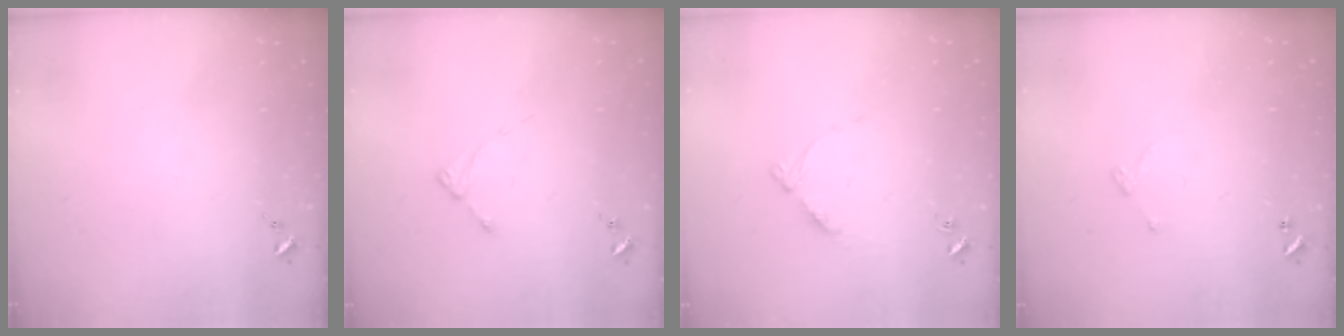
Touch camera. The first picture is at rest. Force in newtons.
{"total": 1.9, "press": 1.8, "slide": 0.3}
{"total": 5.2, "press": 5.1, "slide": 0.7}
{"total": 3.4, "press": 3.4, "slide": 0.5}